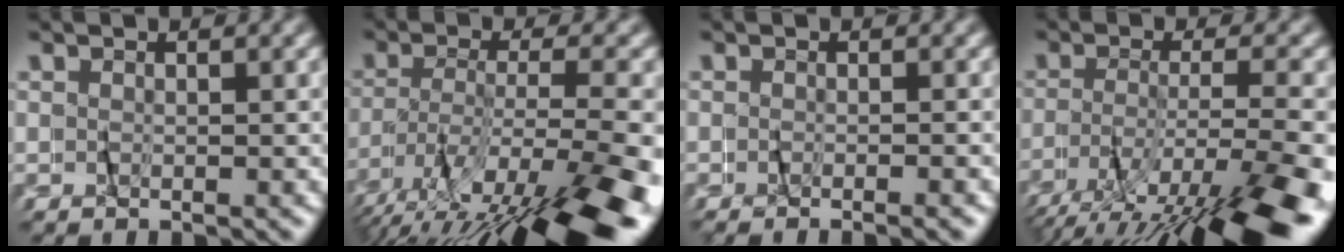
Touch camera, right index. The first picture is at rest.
{"total": 11.6, "force": [-5.7, 3.3, 9.5], "torque": [-0.142, -0.019, -0.078]}
{"total": 1.3, "force": [-1.2, -0.1, 0.4], "torque": [-0.011, -0.003, -0.019]}
{"total": 10.5, "force": [-5.8, 2.8, 8.3], "torque": [-0.123, -0.024, -0.080]}